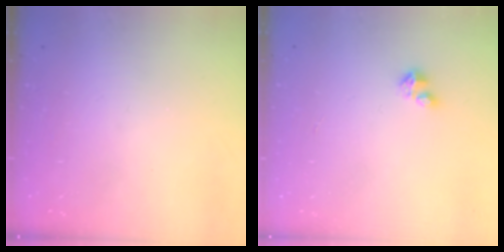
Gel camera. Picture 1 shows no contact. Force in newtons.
{"total": 2.1, "press": 2.1, "slide": 0.2}